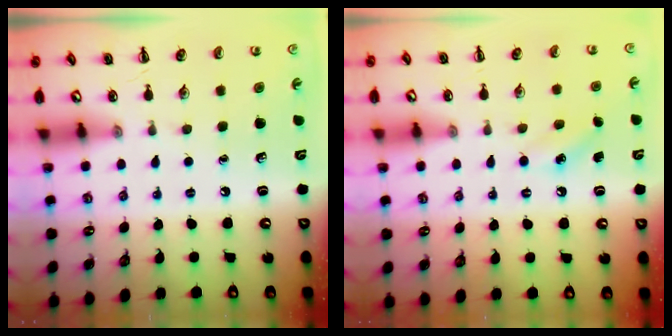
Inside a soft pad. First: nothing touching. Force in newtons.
{"total": 4.6, "press": 4.4, "slide": 1.4}